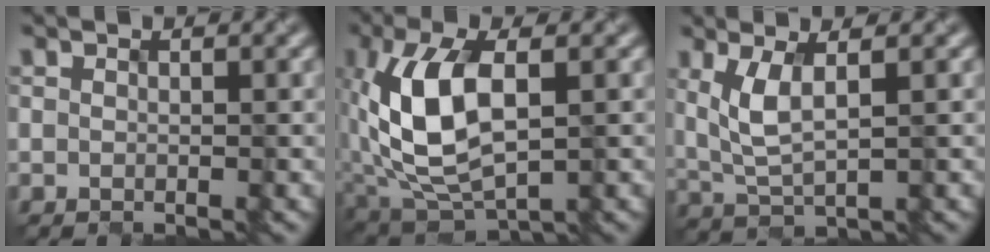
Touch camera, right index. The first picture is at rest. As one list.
[{"total": 8.4, "force": [0.2, 4.4, 7.1], "torque": [-0.163, 0.007, 0.009]}, {"total": 3.5, "force": [0.9, 1.2, 3.1], "torque": [-0.082, -0.006, 0.033]}]